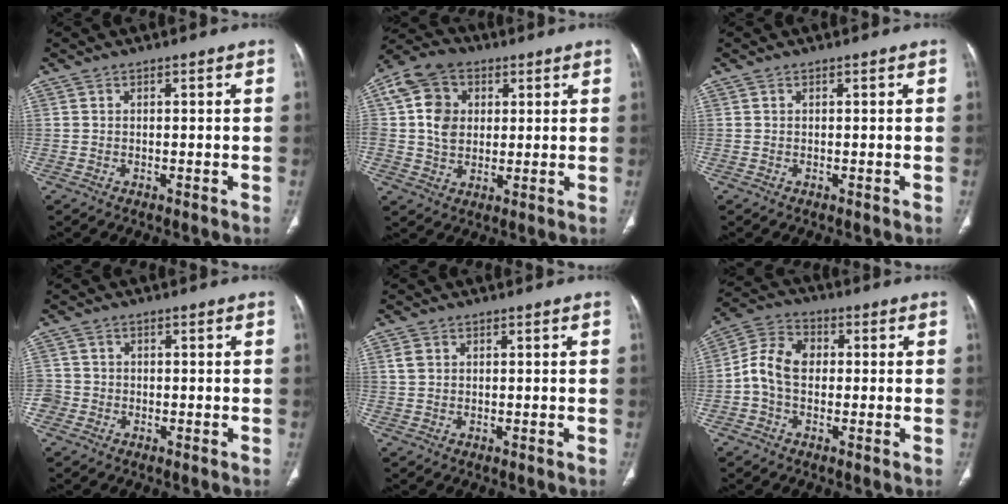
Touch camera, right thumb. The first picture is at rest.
{"total": 11.0, "force": [2.3, 8.8, 6.2], "torque": [-0.106, 0.007, 0.036]}
{"total": 0.0}
{"total": 3.0, "force": [-1.0, 2.8, 0.4], "torque": [0.005, 0.013, -0.022]}
{"total": 2.0, "force": [0.7, 1.5, 1.0], "torque": [-0.016, 0.001, 0.017]}
{"total": 8.4, "force": [-0.5, 6.2, 5.7], "torque": [-0.097, 0.029, -0.021]}